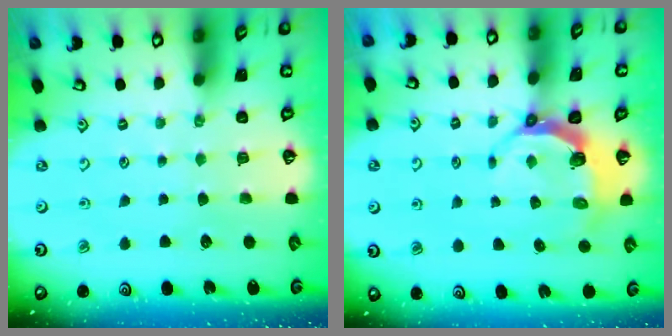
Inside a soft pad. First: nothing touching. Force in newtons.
{"total": 5.7, "press": 4.8, "slide": 3.1}